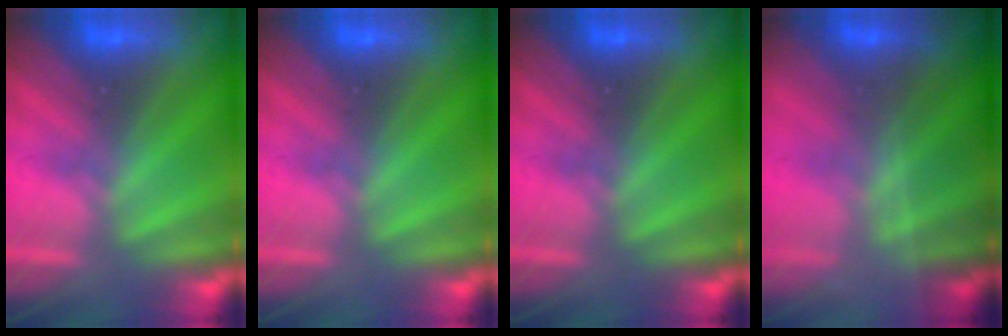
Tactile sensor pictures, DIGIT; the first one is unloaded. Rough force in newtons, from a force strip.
{"total": 0.0}
{"total": 0.0}
{"total": 1.7}